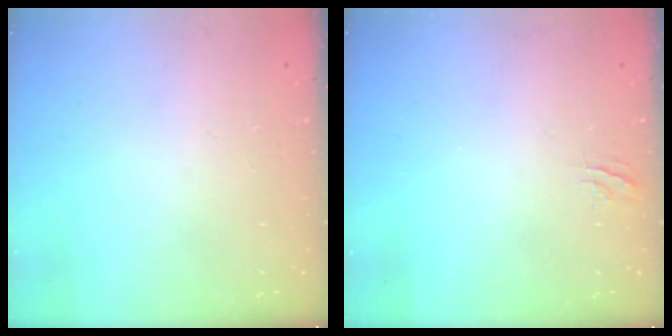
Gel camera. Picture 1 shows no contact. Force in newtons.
{"total": 3.7, "press": 3.7, "slide": 0.3}